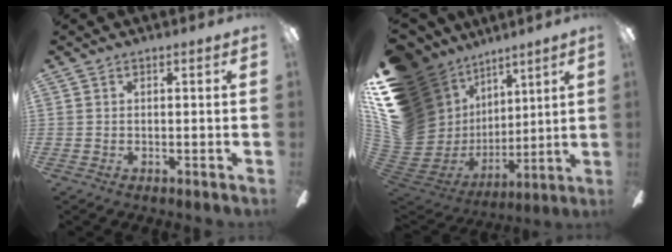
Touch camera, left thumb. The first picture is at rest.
{"total": 24.8, "force": [7.4, 19.4, 13.5], "torque": [-0.241, -0.088, 0.208]}